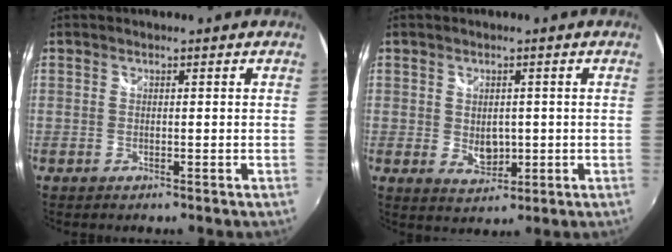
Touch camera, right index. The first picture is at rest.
{"total": 4.0, "force": [0.0, 3.0, 2.7], "torque": [-0.042, -0.006, 0.006]}